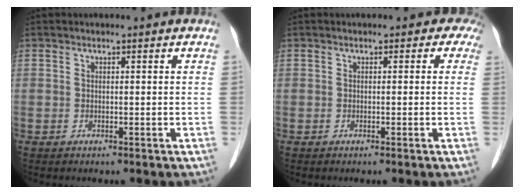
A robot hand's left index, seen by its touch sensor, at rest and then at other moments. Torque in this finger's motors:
{"motor_torque": [0.54, -0.55, 0.06, 0.00]}